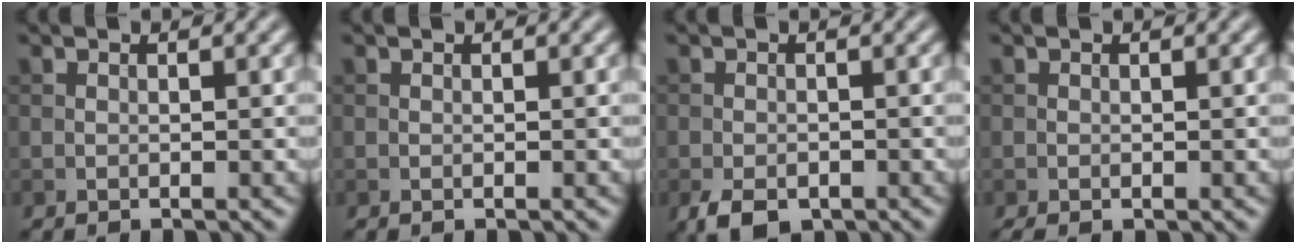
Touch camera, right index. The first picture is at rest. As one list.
[{"total": 0.0}, {"total": 3.3, "force": [-1.9, 1.8, 2.0], "torque": [-0.034, -0.008, -0.035]}, {"total": 0.9, "force": [-0.5, 0.3, 0.7], "torque": [-0.016, -0.004, -0.008]}]